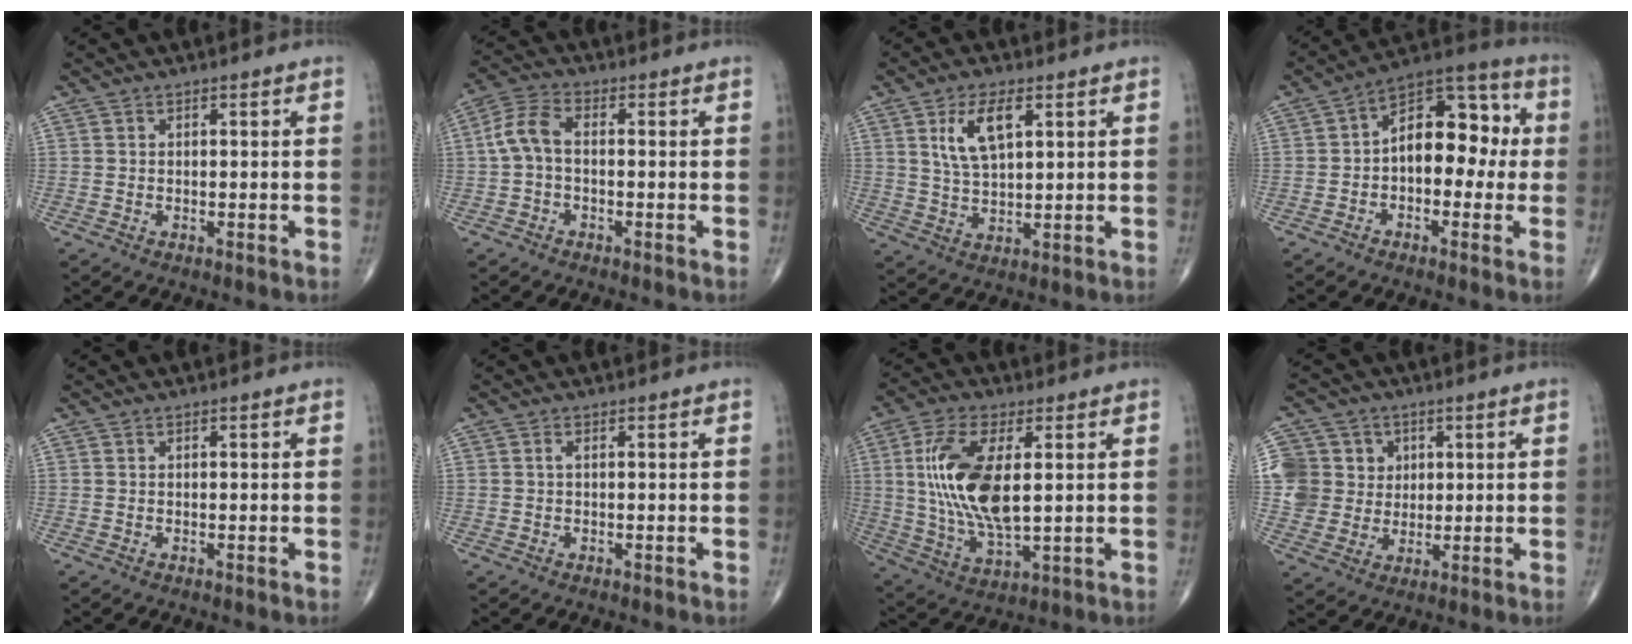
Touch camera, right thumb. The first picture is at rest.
{"total": 5.8, "force": [-0.4, 3.2, 4.8], "torque": [-0.108, 0.021, -0.017]}
{"total": 8.3, "force": [3.3, 3.6, 6.7], "torque": [-0.122, -0.010, 0.067]}
{"total": 13.6, "force": [0.0, 8.2, 10.8], "torque": [-0.123, 0.043, -0.017]}
{"total": 0.0}
{"total": 0.6, "force": [0.1, 0.3, 0.5], "torque": [-0.012, 0.001, 0.000]}
{"total": 16.0, "force": [2.4, 6.9, 14.3], "torque": [-0.293, -0.015, 0.051]}
{"total": 10.2, "force": [2.3, 9.6, 2.4], "torque": [-0.016, 0.009, 0.045]}